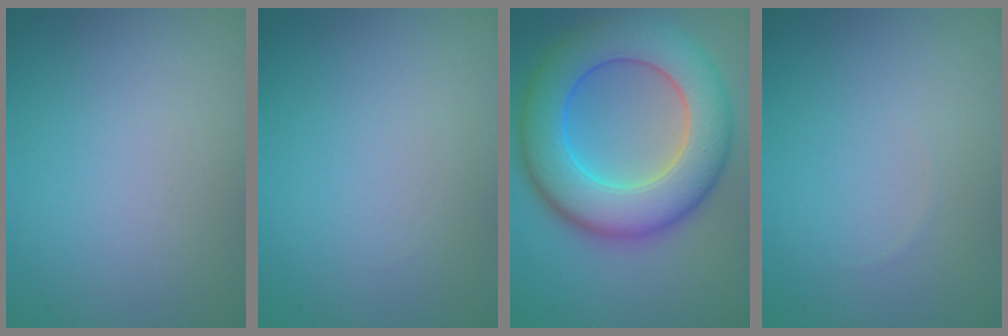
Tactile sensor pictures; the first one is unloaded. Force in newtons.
{"total": 0.0}
{"total": 11.3, "press": 11.3, "slide": 0.1}
{"total": 0.0}